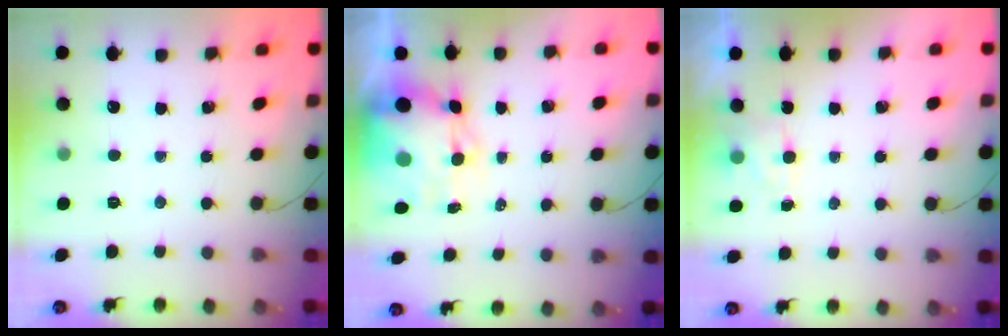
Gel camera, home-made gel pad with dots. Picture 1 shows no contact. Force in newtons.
{"total": 8.0, "press": 7.6, "slide": 2.4}
{"total": 3.3, "press": 3.2, "slide": 0.8}